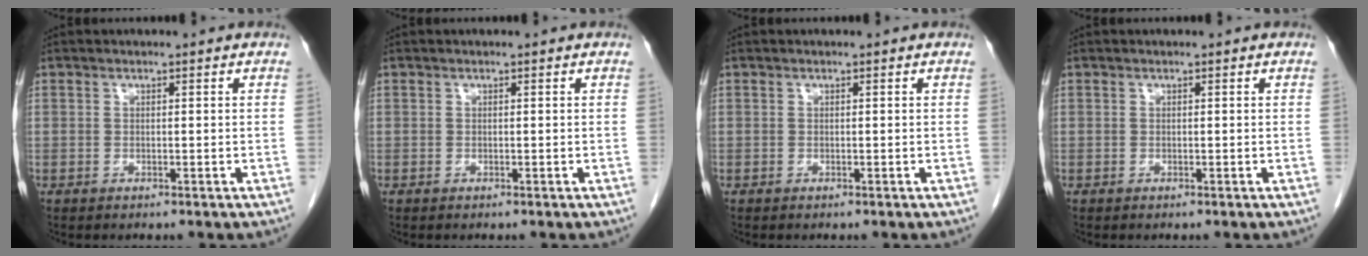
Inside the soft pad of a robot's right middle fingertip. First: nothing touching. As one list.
[{"total": 0.0}, {"total": 0.0}, {"total": 0.0}]